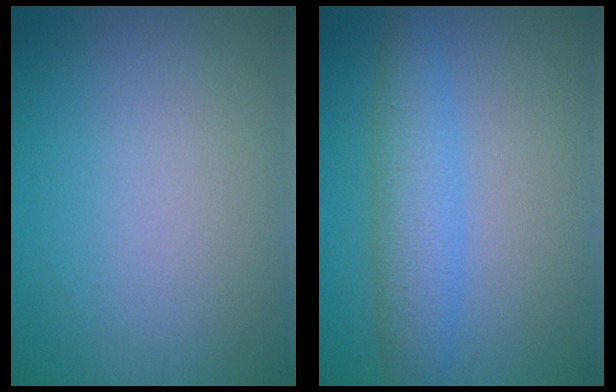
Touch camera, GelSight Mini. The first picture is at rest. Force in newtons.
{"total": 4.1, "press": 4.1, "slide": 0.2}